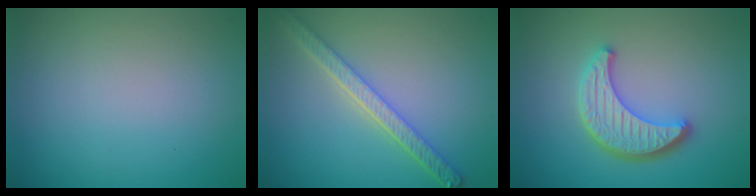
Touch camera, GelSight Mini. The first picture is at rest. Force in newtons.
{"total": 4.4, "press": 3.4, "slide": 2.7}
{"total": 4.5, "press": 3.8, "slide": 2.4}